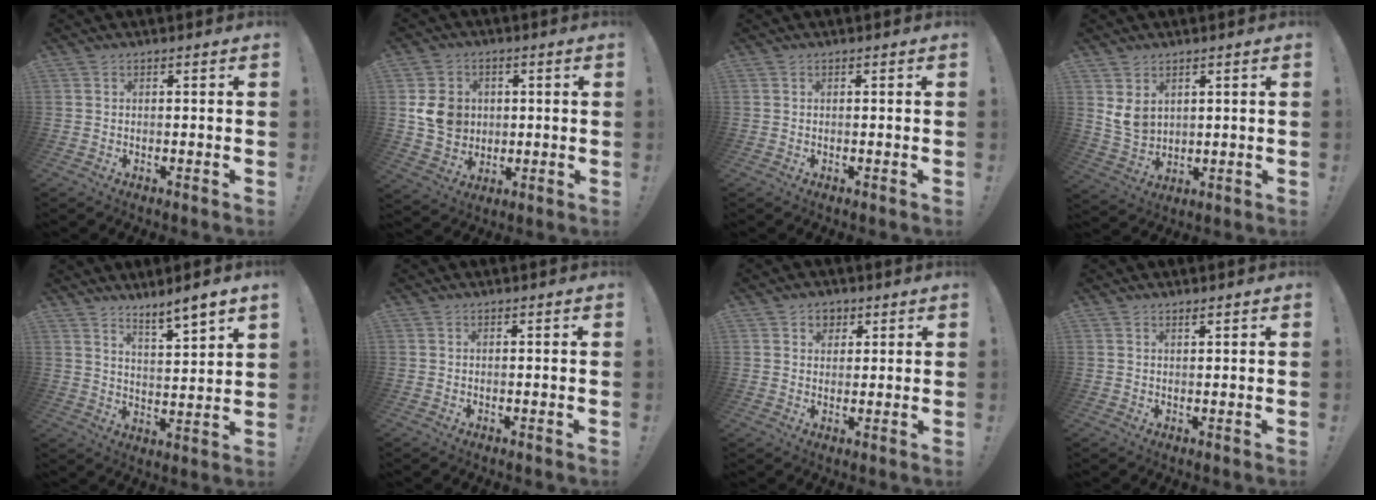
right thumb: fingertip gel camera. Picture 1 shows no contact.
{"total": 9.3, "force": [1.4, 8.3, 4.1], "torque": [-0.067, 0.000, 0.033]}
{"total": 0.0}
{"total": 6.4, "force": [3.2, 4.5, 3.3], "torque": [-0.061, -0.013, 0.064]}
{"total": 6.3, "force": [5.5, -0.5, 3.2], "torque": [-0.053, -0.047, 0.092]}
{"total": 0.0}
{"total": 4.3, "force": [2.0, 3.5, 1.3], "torque": [-0.005, -0.007, 0.034]}
{"total": 1.1, "force": [1.0, 0.1, 0.5], "torque": [-0.010, -0.001, 0.018]}